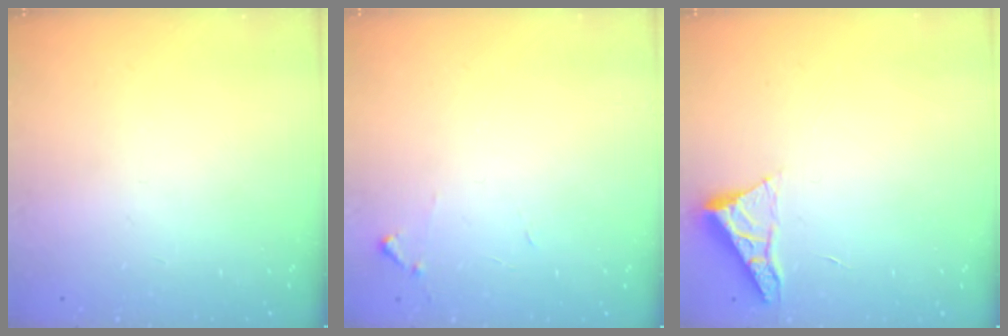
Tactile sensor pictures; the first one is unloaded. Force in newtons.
{"total": 5.8, "press": 5.7, "slide": 0.4}
{"total": 5.3, "press": 5.3, "slide": 0.5}